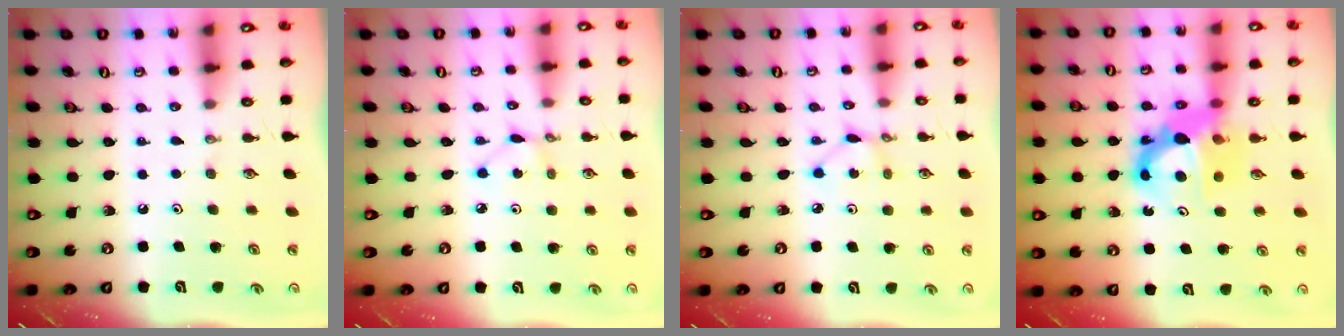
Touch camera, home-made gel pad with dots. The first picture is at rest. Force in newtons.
{"total": 2.2, "press": 2.2, "slide": 0.1}
{"total": 2.7, "press": 2.7, "slide": 0.1}
{"total": 12.4, "press": 12.3, "slide": 1.1}